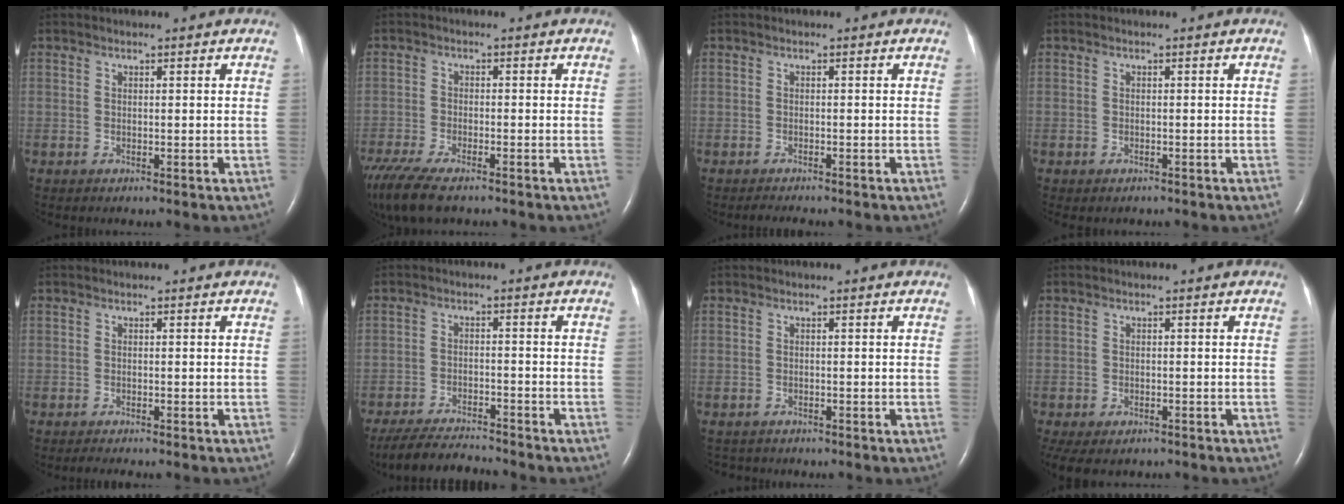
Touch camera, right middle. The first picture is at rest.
{"total": 11.6, "force": [-8.7, 3.4, 6.9], "torque": [-0.141, -0.022, -0.146]}
{"total": 1.8, "force": [-1.6, 0.1, 0.6], "torque": [-0.014, -0.006, -0.023]}
{"total": 1.1, "force": [-0.9, 0.5, 0.2], "torque": [-0.010, -0.001, -0.012]}
{"total": 1.9, "force": [-1.6, 0.1, 0.9], "torque": [-0.019, -0.005, -0.023]}
{"total": 8.1, "force": [-7.7, 0.4, 2.3], "torque": [-0.039, -0.016, -0.133]}
{"total": 2.3, "force": [-2.1, 0.9, 0.0], "torque": [-0.002, -0.005, -0.032]}
{"total": 8.0, "force": [-5.7, 4.4, 3.6], "torque": [-0.082, -0.010, -0.075]}